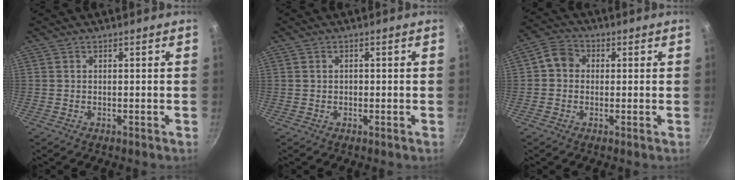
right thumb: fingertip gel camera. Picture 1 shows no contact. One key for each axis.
{"total": 0.9, "fx": 0.1, "fy": 0.8, "fz": 0.4, "tx": -0.004, "ty": 0.004, "tz": 0.001}
{"total": 5.2, "fx": 0.3, "fy": 4.5, "fz": 2.5, "tx": -0.027, "ty": 0.012, "tz": -0.012}